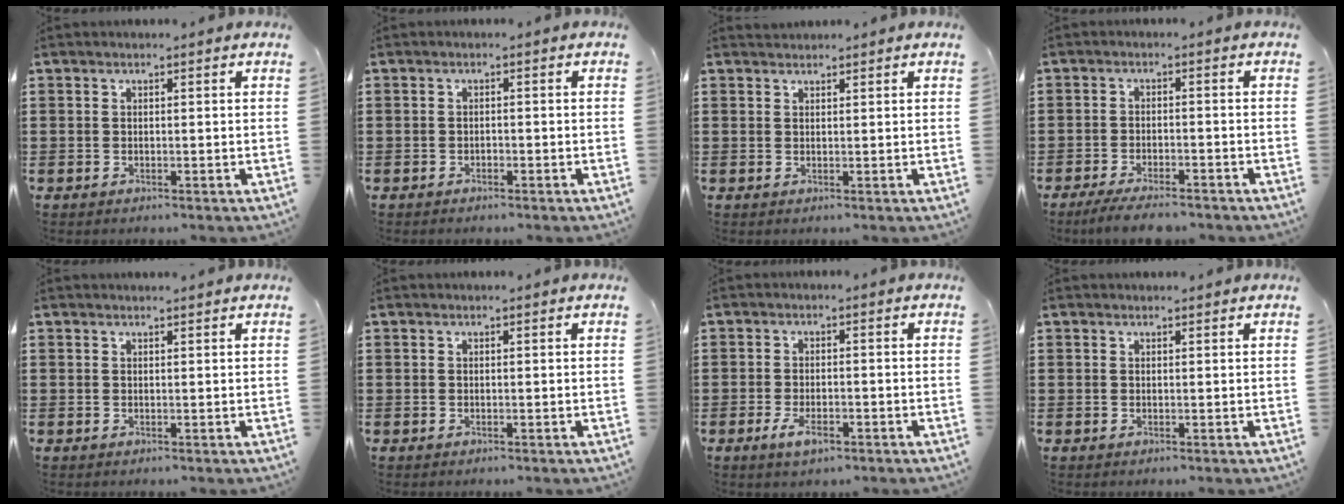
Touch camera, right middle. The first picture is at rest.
{"total": 0.8, "force": [-0.7, 0.2, 0.2], "torque": [-0.005, -0.002, -0.015]}
{"total": 1.0, "force": [1.0, 0.2, -0.1], "torque": [-0.001, -0.001, 0.019]}
{"total": 3.8, "force": [-3.4, 0.4, 1.6], "torque": [-0.031, -0.004, -0.068]}
{"total": 0.7, "force": [0.6, -0.1, 0.1], "torque": [-0.001, -0.003, 0.012]}
{"total": 0.0}
{"total": 3.4, "force": [-1.6, 1.3, 2.7], "torque": [-0.060, -0.005, -0.033]}
{"total": 0.5, "force": [0.5, 0.0, 0.0], "torque": [-0.002, -0.002, 0.011]}